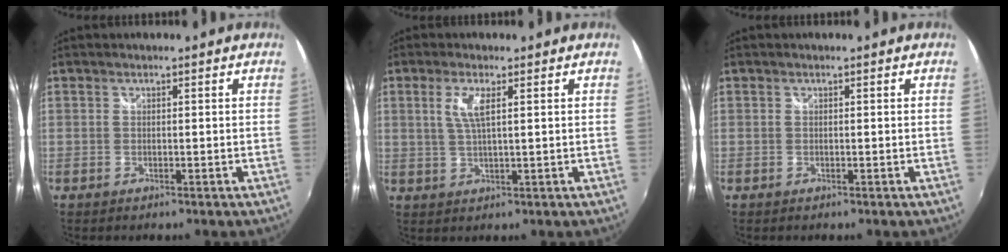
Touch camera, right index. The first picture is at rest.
{"total": 4.2, "force": [1.4, 0.7, 3.9], "torque": [-0.079, -0.002, 0.028]}
{"total": 0.0}